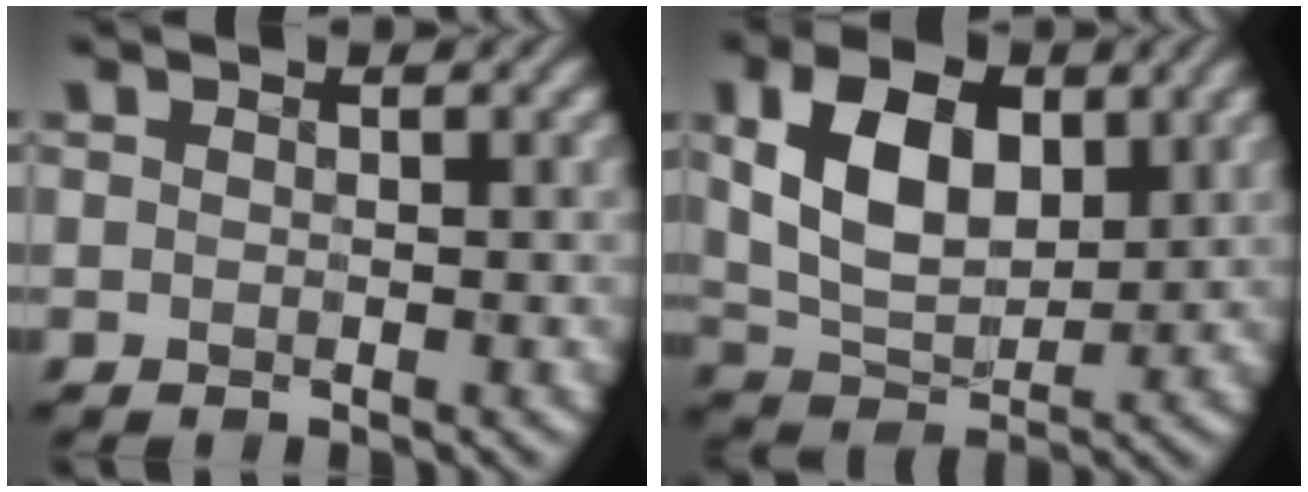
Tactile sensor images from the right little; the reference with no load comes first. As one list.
[{"total": 7.9, "force": [1.6, 4.8, 6.0], "torque": [-0.129, 0.000, 0.034]}]